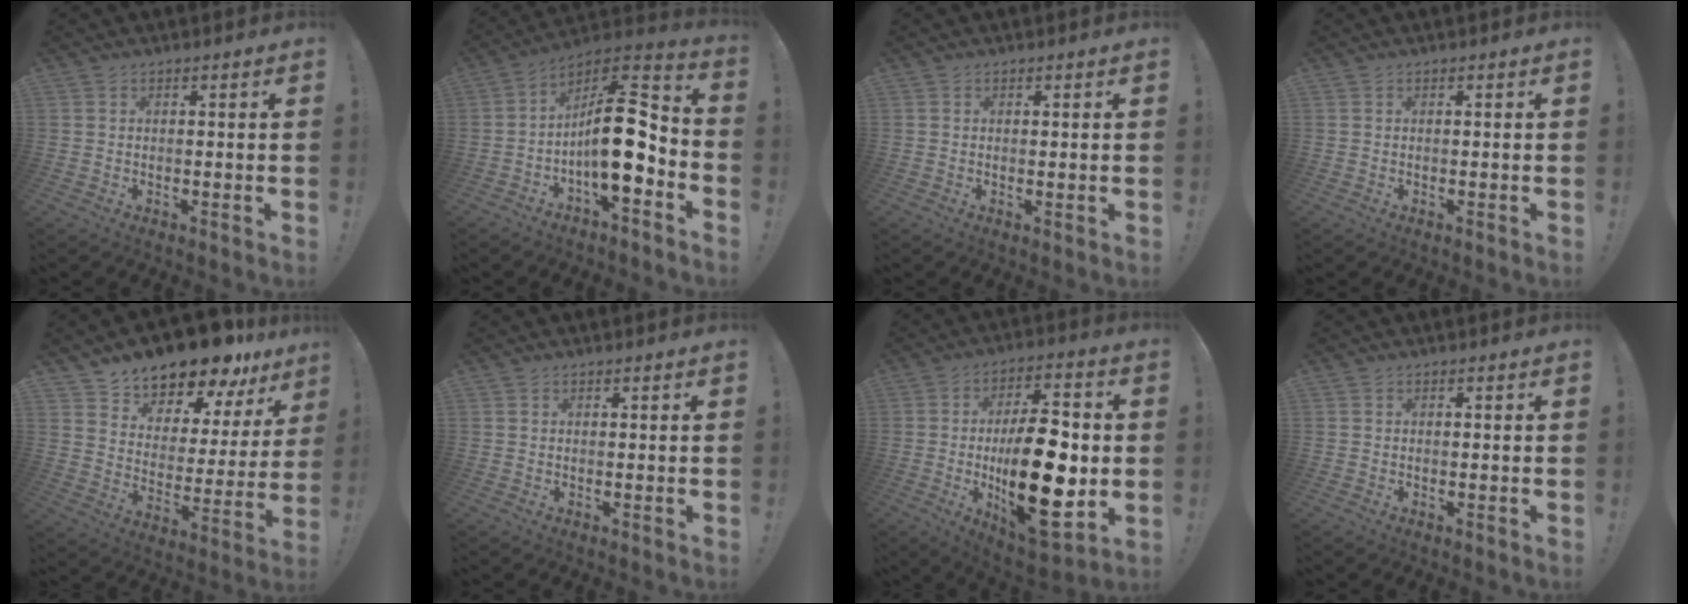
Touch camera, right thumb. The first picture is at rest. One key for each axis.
{"total": 17.7, "fx": -2.8, "fy": 7.0, "fz": 16.0, "tx": -0.260, "ty": 0.018, "tz": -0.041}
{"total": 0.6, "fx": 0.4, "fy": -0.2, "fz": 0.5, "tx": 0.002, "ty": -0.005, "tz": 0.004}
{"total": 0.0}
{"total": 12.6, "fx": 11.8, "fy": 3.3, "fz": 3.0, "tx": -0.059, "ty": -0.112, "tz": 0.202}
{"total": 0.0}
{"total": 25.6, "fx": -2.8, "fy": 11.5, "fz": 22.8, "tx": -0.393, "ty": 0.003, "tz": -0.038}
{"total": 0.0}